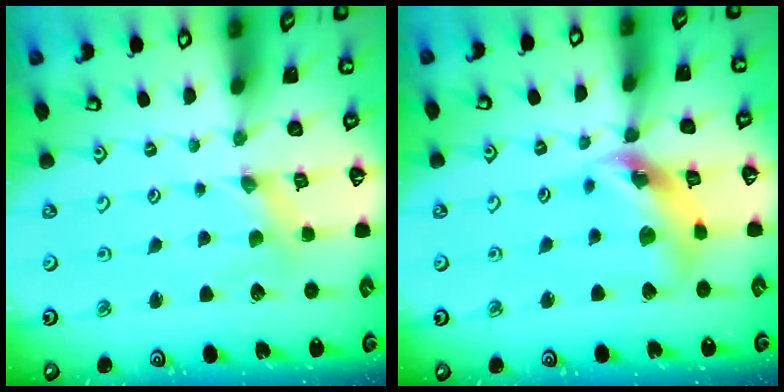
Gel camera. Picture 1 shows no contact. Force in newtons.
{"total": 13.1, "press": 13.0, "slide": 1.7}